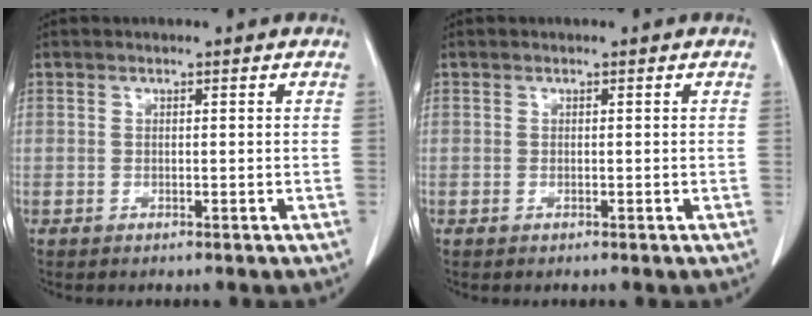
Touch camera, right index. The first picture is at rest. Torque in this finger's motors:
{"motor_torque": [0.05, -0.07, 0.01, 0.01]}